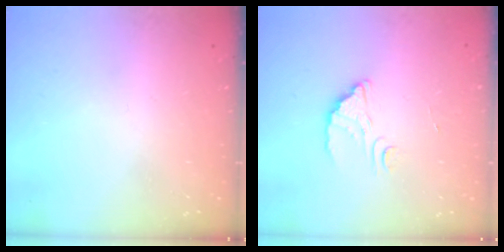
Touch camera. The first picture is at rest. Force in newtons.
{"total": 2.8, "press": 2.8, "slide": 0.0}